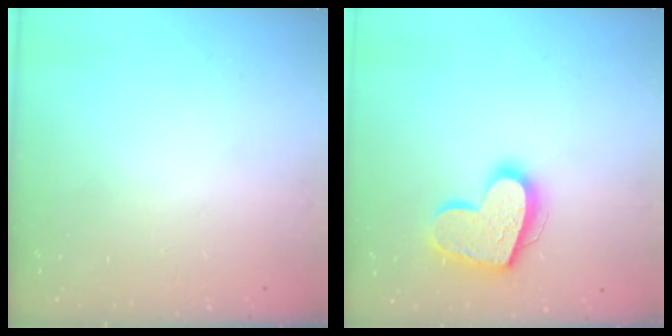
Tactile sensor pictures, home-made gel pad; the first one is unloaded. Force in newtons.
{"total": 16.9, "press": 16.9, "slide": 1.3}